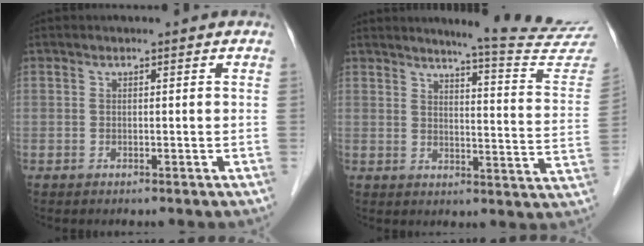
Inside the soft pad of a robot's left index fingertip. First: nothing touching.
{"total": 16.6, "force": [15.9, -1.3, 4.4], "torque": [-0.057, -0.115, 0.174]}